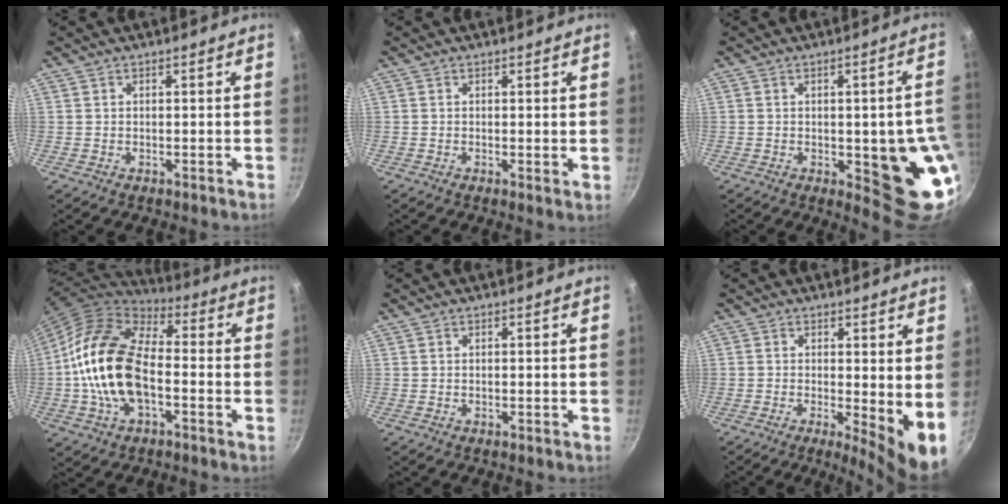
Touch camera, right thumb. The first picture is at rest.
{"total": 0.8, "force": [0.2, 0.2, 0.7], "torque": [-0.011, -0.006, 0.001]}
{"total": 14.5, "force": [-2.2, 4.8, 13.5], "torque": [-0.110, -0.001, -0.022]}
{"total": 19.0, "force": [-2.7, 10.8, 15.4], "torque": [-0.270, 0.031, -0.064]}
{"total": 0.0}
{"total": 7.1, "force": [0.0, 1.9, 6.8], "torque": [-0.089, -0.019, 0.000]}